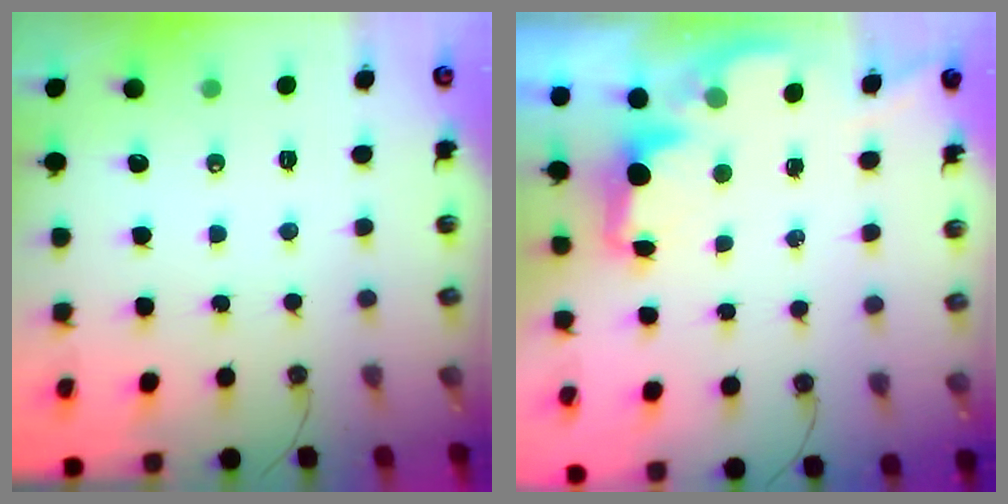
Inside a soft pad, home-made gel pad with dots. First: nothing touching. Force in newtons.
{"total": 1.9, "press": 1.7, "slide": 0.8}